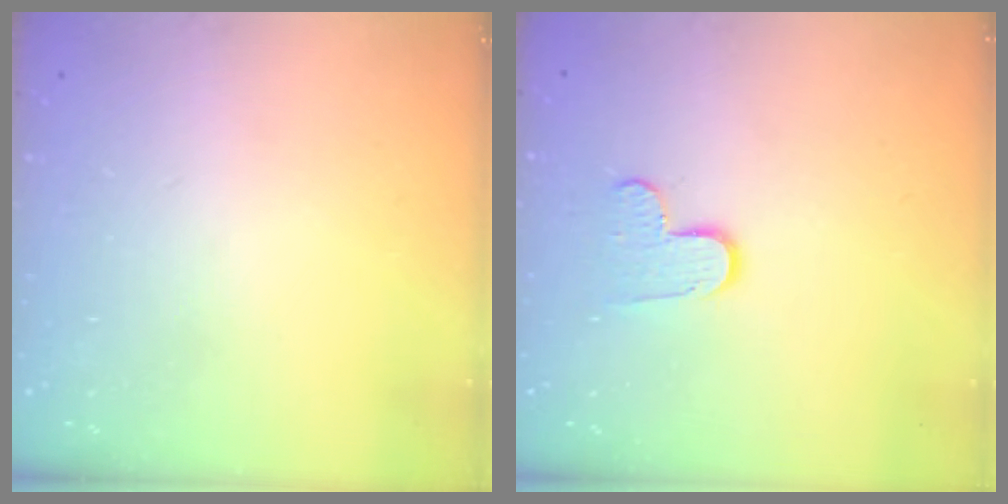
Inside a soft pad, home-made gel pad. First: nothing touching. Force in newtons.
{"total": 8.3, "press": 8.3, "slide": 0.6}